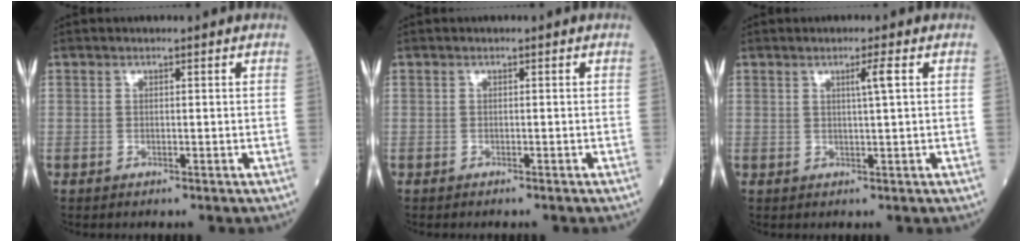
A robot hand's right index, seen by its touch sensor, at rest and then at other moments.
{"total": 0.9, "force": [-0.7, 0.0, 0.4], "torque": [-0.007, -0.001, -0.009]}
{"total": 2.2, "force": [0.7, -0.6, 2.0], "torque": [-0.035, -0.003, 0.013]}